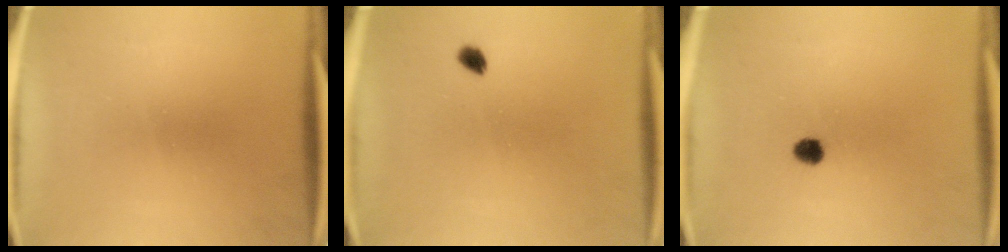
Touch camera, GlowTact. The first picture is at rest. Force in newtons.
{"total": 1.7}
{"total": 2.5}